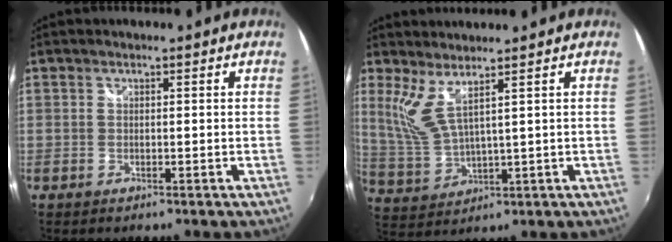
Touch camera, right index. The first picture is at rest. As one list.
[{"total": 5.7, "force": [3.7, 0.5, 4.3], "torque": [-0.096, -0.010, 0.090]}]